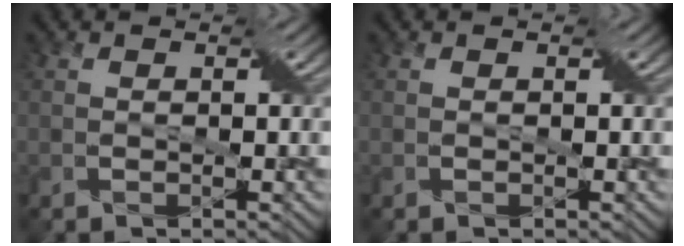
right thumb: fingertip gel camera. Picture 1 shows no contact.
{"total": 0.0}